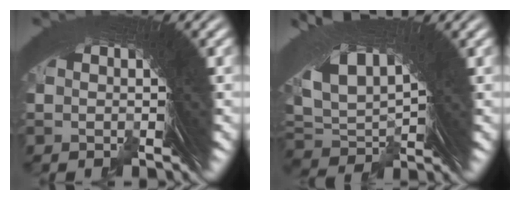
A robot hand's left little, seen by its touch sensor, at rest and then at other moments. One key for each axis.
{"total": 7.5, "fx": 3.5, "fy": 4.5, "fz": 4.8, "tx": -0.128, "ty": -0.016, "tz": 0.073}